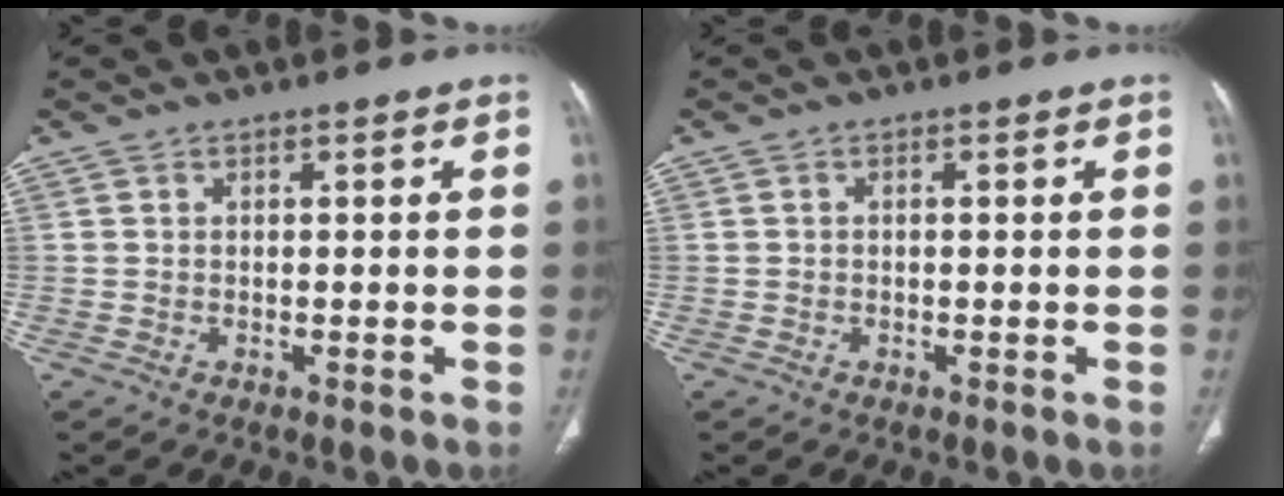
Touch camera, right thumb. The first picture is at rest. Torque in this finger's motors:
{"motor_torque": [-0.29, 0.22, -0.14, 0.15, 0.03]}